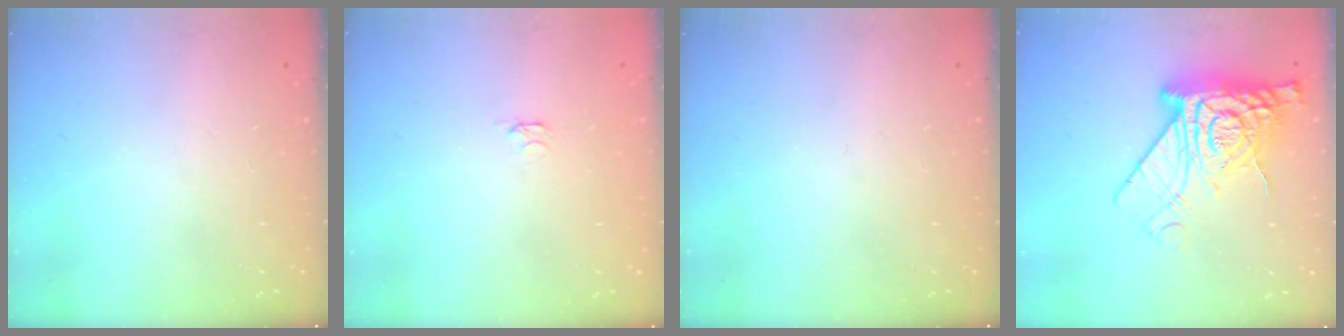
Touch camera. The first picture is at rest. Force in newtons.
{"total": 2.4, "press": 2.3, "slide": 0.4}
{"total": 0.0}
{"total": 16.6, "press": 16.5, "slide": 1.3}